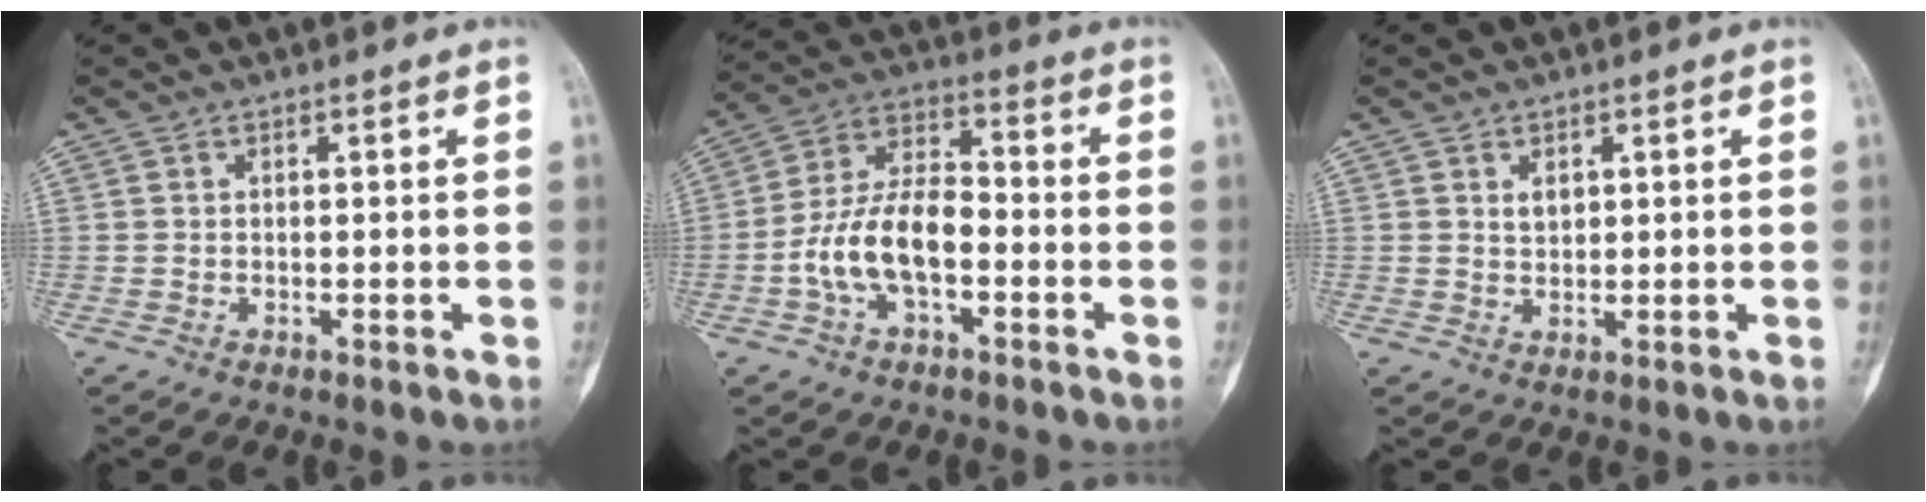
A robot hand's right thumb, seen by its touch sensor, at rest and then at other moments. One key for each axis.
{"total": 12.3, "fx": -3.3, "fy": 6.4, "fz": 10.0, "tx": -0.190, "ty": 0.043, "tz": -0.068}
{"total": 2.2, "fx": 0.9, "fy": 1.5, "fz": 1.3, "tx": -0.012, "ty": -0.005, "tz": 0.016}